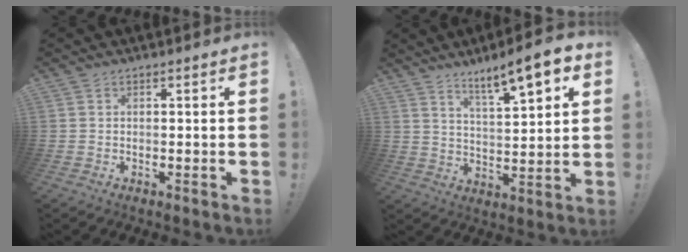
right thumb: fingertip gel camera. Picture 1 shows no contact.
{"total": 11.8, "force": [8.5, 1.3, 8.2], "torque": [-0.127, -0.055, 0.134]}